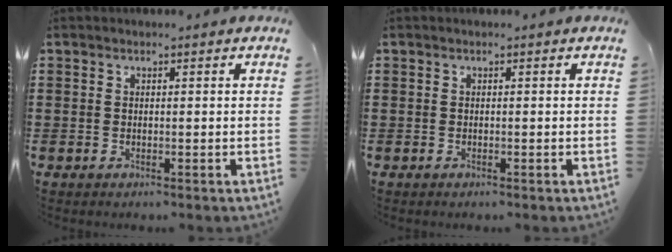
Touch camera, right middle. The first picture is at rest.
{"total": 0.0}